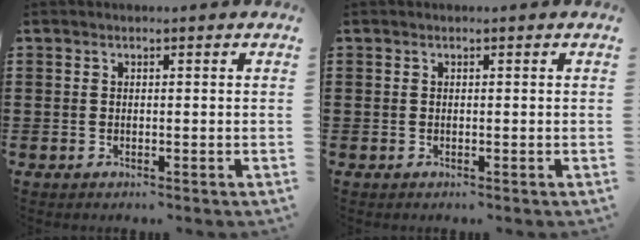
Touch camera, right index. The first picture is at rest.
{"total": 0.0}